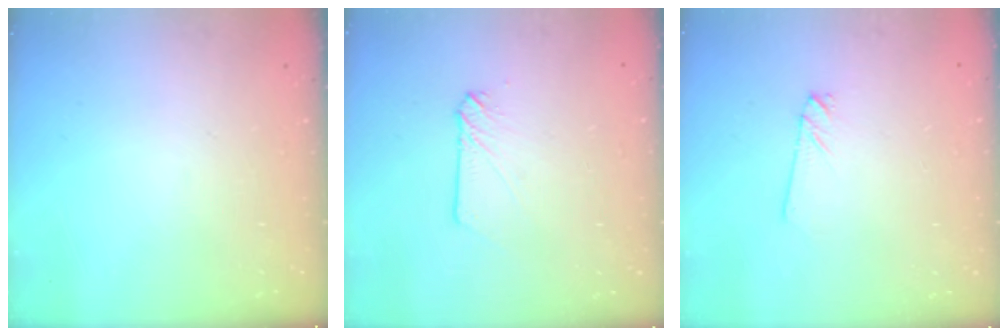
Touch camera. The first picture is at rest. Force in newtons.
{"total": 4.8, "press": 4.7, "slide": 0.6}
{"total": 0.9, "press": 0.9, "slide": 0.1}